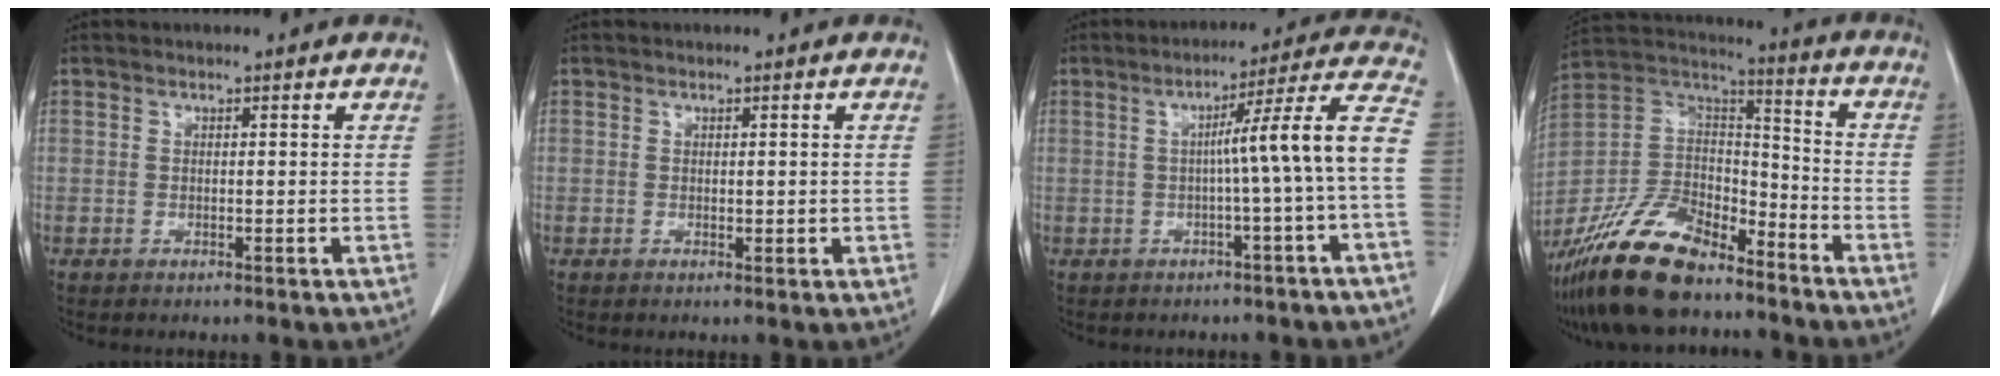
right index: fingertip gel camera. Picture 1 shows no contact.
{"total": 1.0, "force": [0.1, 0.7, 0.7], "torque": [-0.009, -0.002, 0.004]}
{"total": 10.6, "force": [-1.1, -1.7, 10.4], "torque": [-0.139, 0.023, -0.017]}
{"total": 18.7, "force": [-14.3, 6.8, 10.0], "torque": [-0.211, 0.005, -0.269]}